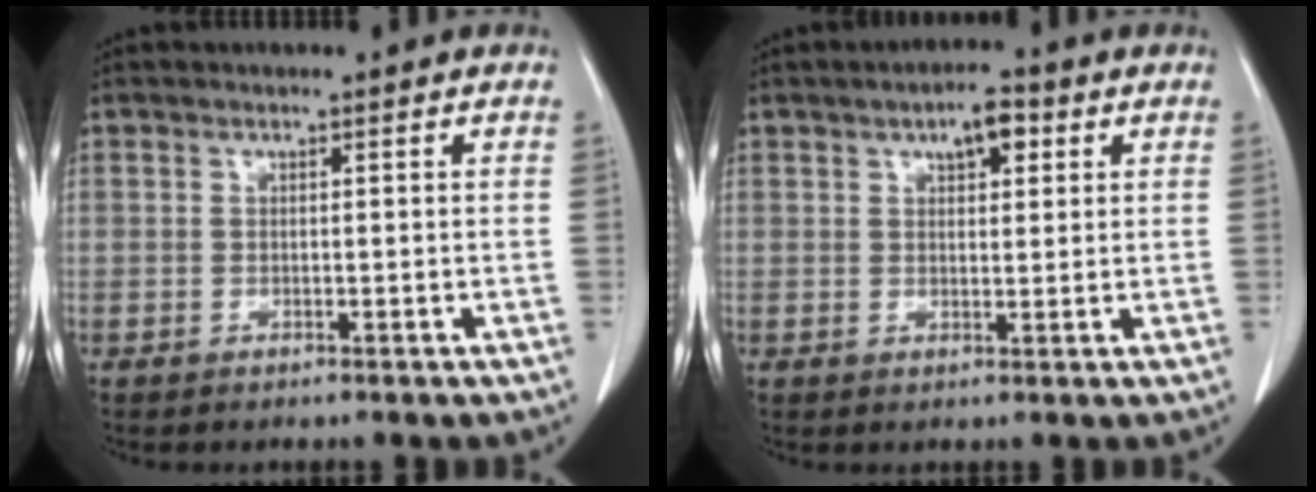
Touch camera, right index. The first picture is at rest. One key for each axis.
{"total": 4.4, "fx": 2.1, "fy": 1.7, "fz": 3.4, "tx": -0.054, "ty": 0.008, "tz": 0.031}